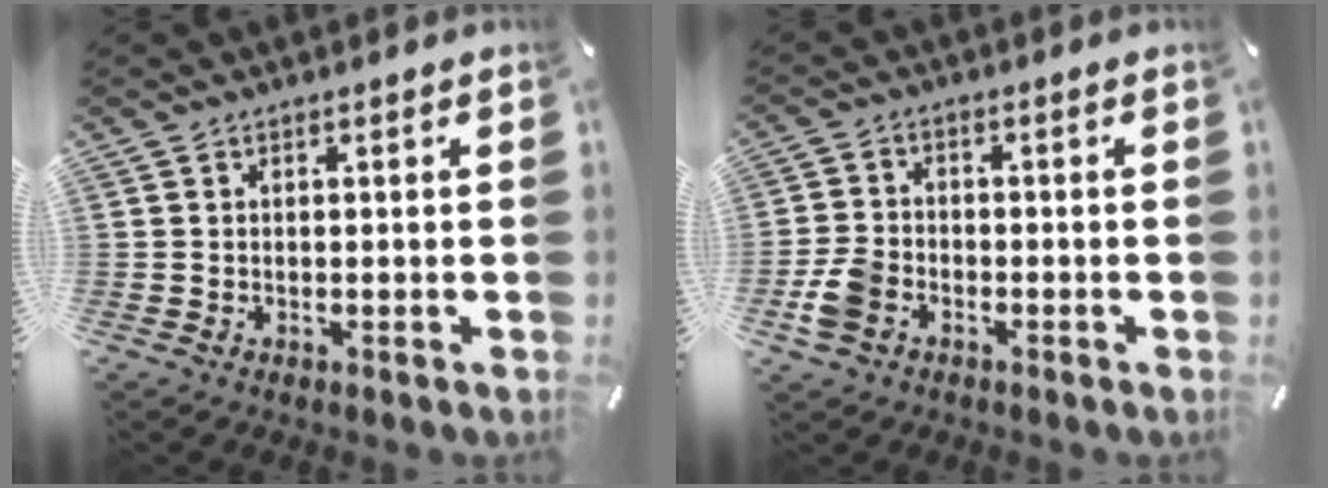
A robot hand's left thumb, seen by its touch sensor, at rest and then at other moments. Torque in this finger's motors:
{"motor_torque": [-0.44, 0.84, 0.61, 0.39, 0.16]}